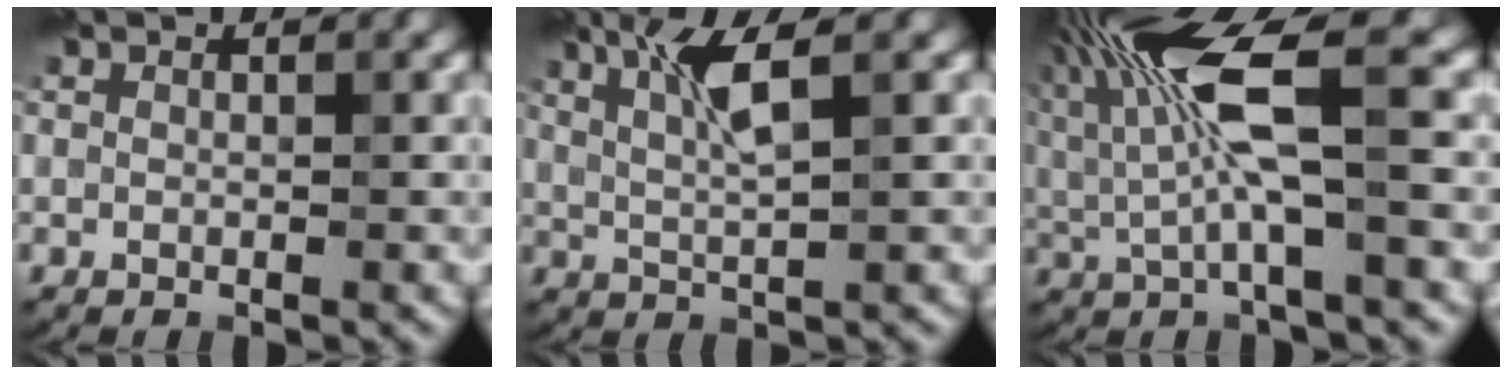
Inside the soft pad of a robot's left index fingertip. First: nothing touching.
{"total": 4.1, "force": [1.7, 0.5, 3.6], "torque": [-0.072, 0.001, 0.036]}
{"total": 9.9, "force": [1.8, 2.5, 9.4], "torque": [-0.187, 0.010, 0.028]}